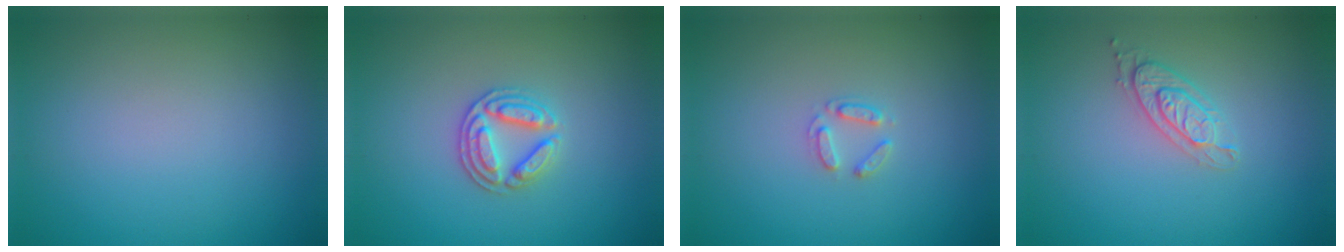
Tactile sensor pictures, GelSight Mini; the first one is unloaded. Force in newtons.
{"total": 3.1, "press": 2.9, "slide": 1.1}
{"total": 1.5, "press": 1.4, "slide": 0.2}
{"total": 2.1, "press": 2.1, "slide": 0.4}